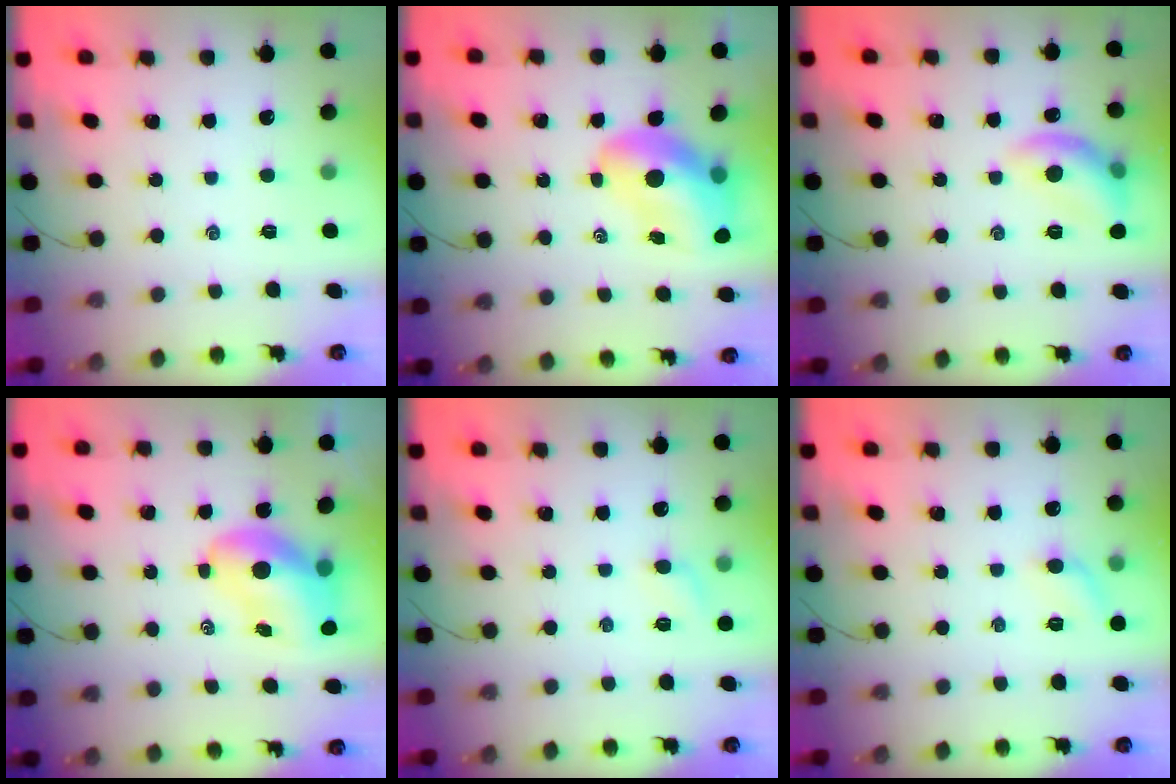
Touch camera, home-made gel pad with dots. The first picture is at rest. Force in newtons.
{"total": 13.5, "press": 12.9, "slide": 4.0}
{"total": 10.6, "press": 10.5, "slide": 0.4}
{"total": 8.7, "press": 8.4, "slide": 2.1}
{"total": 5.3, "press": 5.1, "slide": 1.6}
{"total": 7.1, "press": 6.7, "slide": 2.2}